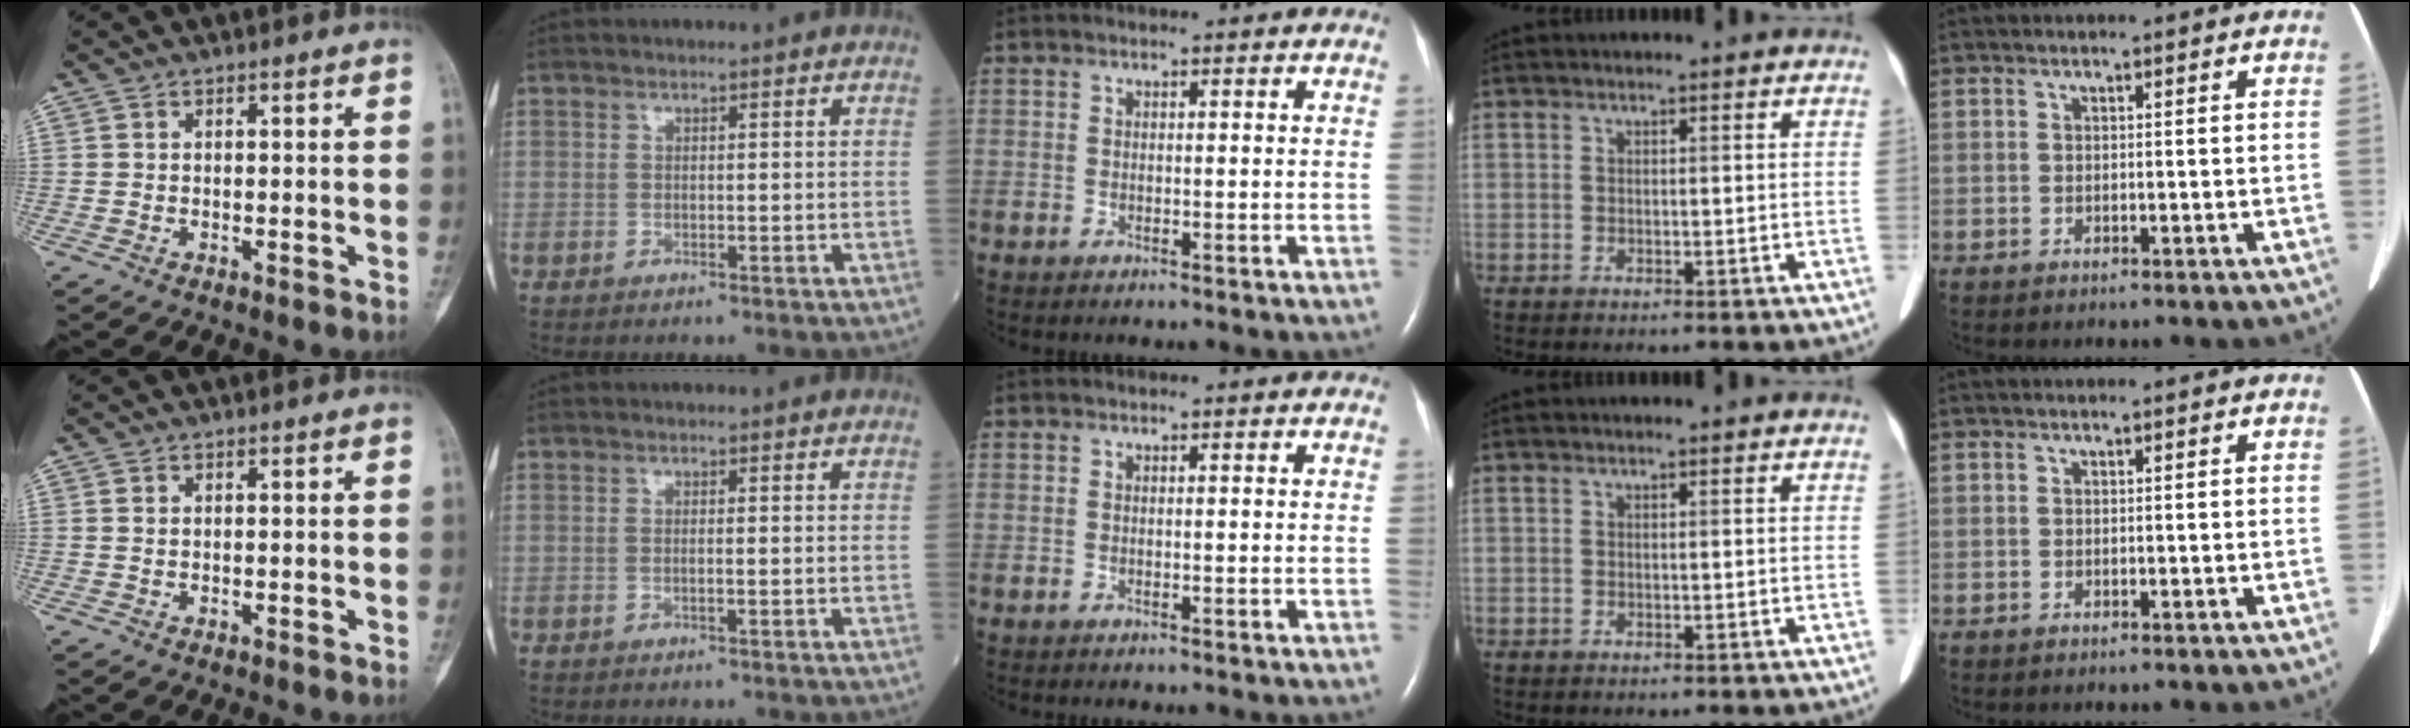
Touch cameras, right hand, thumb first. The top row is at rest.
{"thumb": {"total": 0.5, "force": [0.2, 0.4, 0.3], "torque": [-0.009, 0.003, 0.006]}, "index": {"total": 0.7, "force": [-0.2, 0.0, 0.6], "torque": [-0.014, 0.001, -0.003]}}